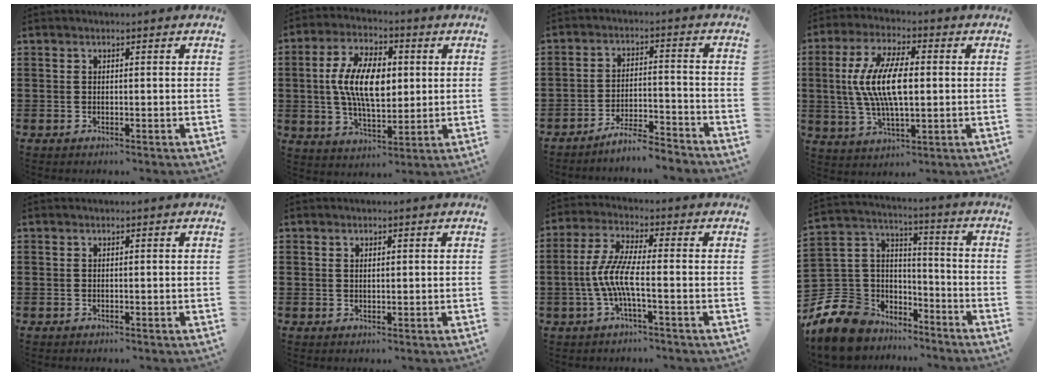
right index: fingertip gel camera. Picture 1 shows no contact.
{"total": 11.0, "force": [1.1, 5.8, 9.4], "torque": [-0.198, 0.013, 0.017]}
{"total": 5.3, "force": [-5.0, 0.0, 1.6], "torque": [-0.036, -0.002, -0.099]}
{"total": 11.2, "force": [0.4, 4.3, 10.4], "torque": [-0.229, -0.004, -0.001]}
{"total": 0.0}
{"total": 0.8, "force": [0.4, 0.4, 0.5], "torque": [-0.011, 0.003, 0.007]}
{"total": 6.8, "force": [-1.9, 1.2, 6.5], "torque": [-0.156, -0.015, -0.047]}
{"total": 9.8, "force": [-6.7, 6.8, 2.4], "torque": [-0.108, 0.003, -0.132]}